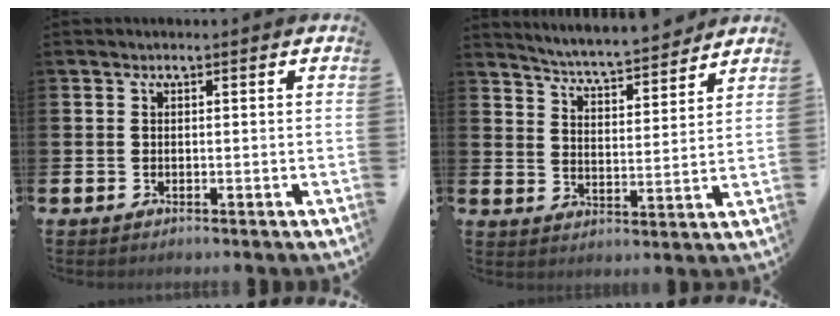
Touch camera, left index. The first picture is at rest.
{"total": 5.5, "force": [5.4, 0.1, 0.8], "torque": [-0.030, -0.048, 0.088]}